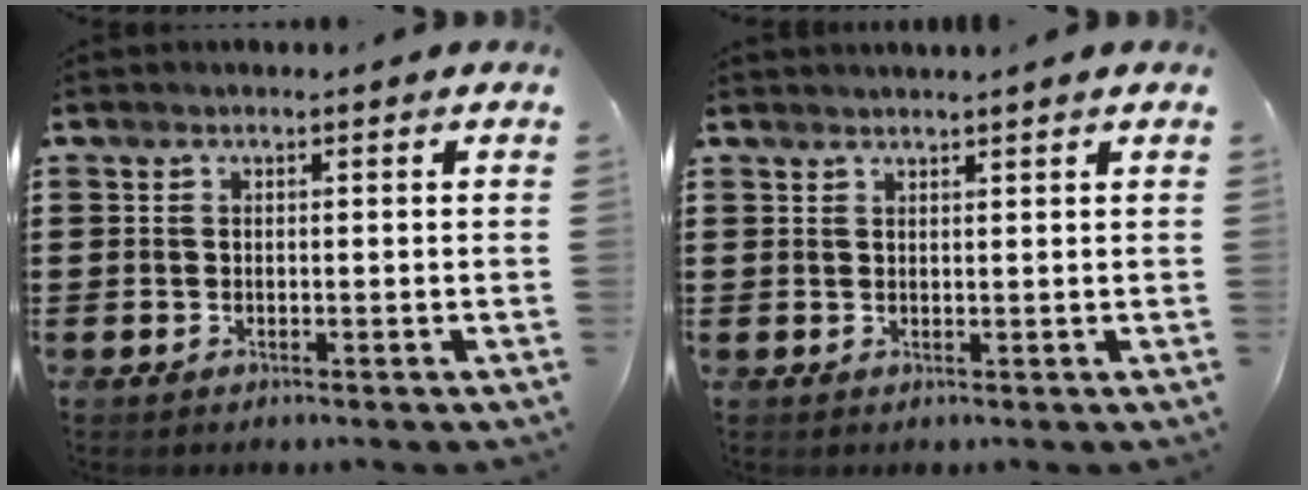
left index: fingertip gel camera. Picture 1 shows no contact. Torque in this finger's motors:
{"motor_torque": [-1.59, 0.55, -0.01, 0.09]}